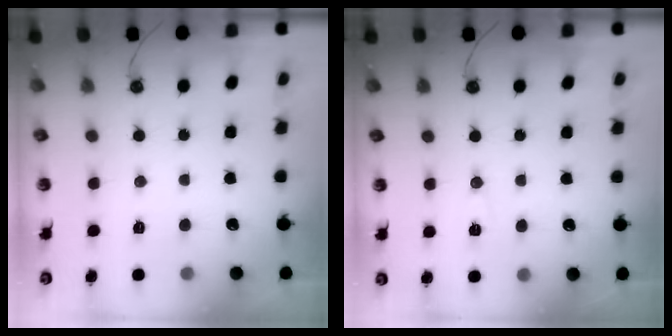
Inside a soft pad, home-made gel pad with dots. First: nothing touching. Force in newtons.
{"total": 5.9, "press": 5.8, "slide": 1.1}